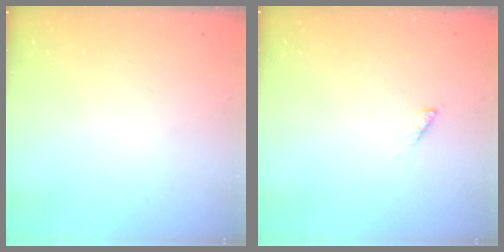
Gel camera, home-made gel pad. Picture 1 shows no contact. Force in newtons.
{"total": 0.9, "press": 0.9, "slide": 0.3}